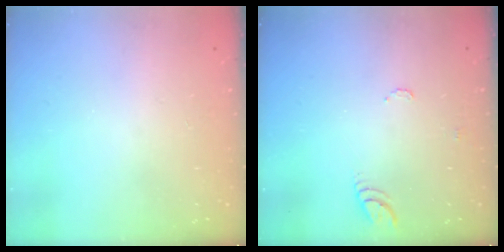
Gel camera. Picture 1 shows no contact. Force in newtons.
{"total": 6.3, "press": 6.3, "slide": 0.6}